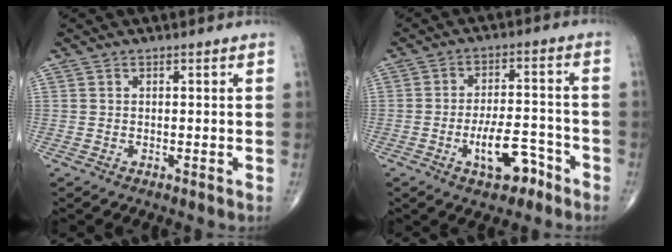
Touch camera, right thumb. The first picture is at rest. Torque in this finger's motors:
{"motor_torque": [2.54, 1.92, 1.13, -0.13, 0.31]}